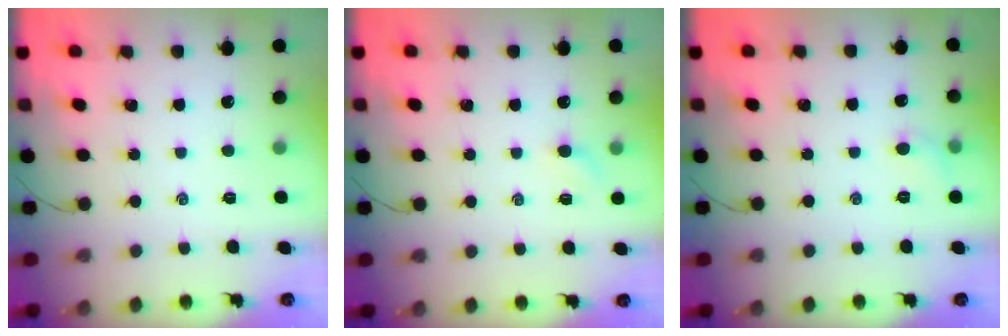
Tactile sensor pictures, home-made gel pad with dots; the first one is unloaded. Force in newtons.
{"total": 3.1, "press": 3.0, "slide": 0.7}
{"total": 4.0, "press": 3.8, "slide": 1.2}